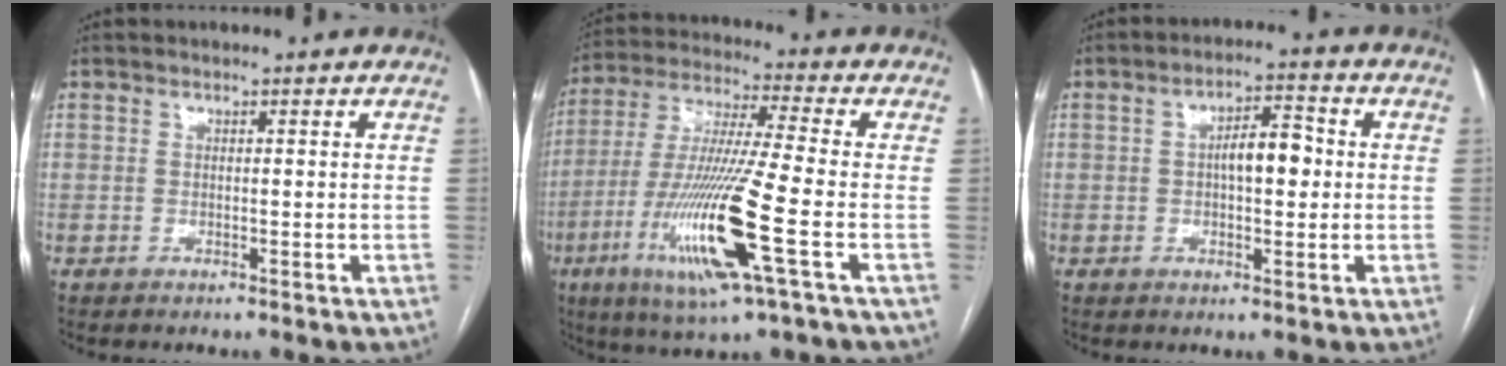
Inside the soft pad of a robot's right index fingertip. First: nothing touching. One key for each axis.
{"total": 17.2, "fx": -5.7, "fy": 0.1, "fz": 16.3, "tx": -0.338, "ty": -0.024, "tz": -0.107}
{"total": 6.0, "fx": 0.3, "fy": 2.3, "fz": 5.5, "tx": -0.089, "ty": 0.014, "tz": 0.001}